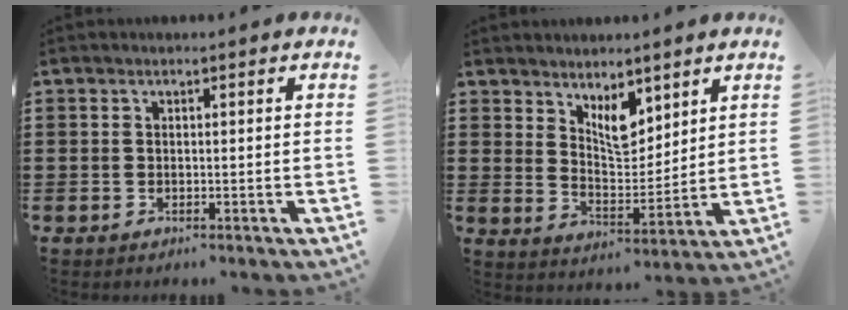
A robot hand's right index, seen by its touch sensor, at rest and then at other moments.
{"total": 6.3, "force": [4.4, 2.9, 3.5], "torque": [-0.064, -0.014, 0.078]}